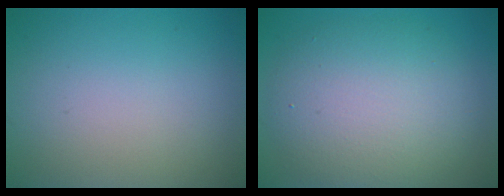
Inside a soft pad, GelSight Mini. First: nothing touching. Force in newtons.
{"total": 7.8, "press": 7.8, "slide": 0.5}